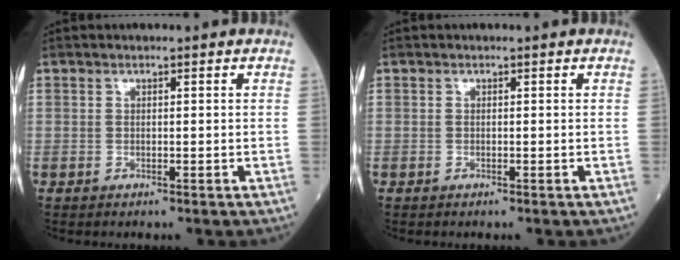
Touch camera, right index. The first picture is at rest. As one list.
[{"total": 0.0}]